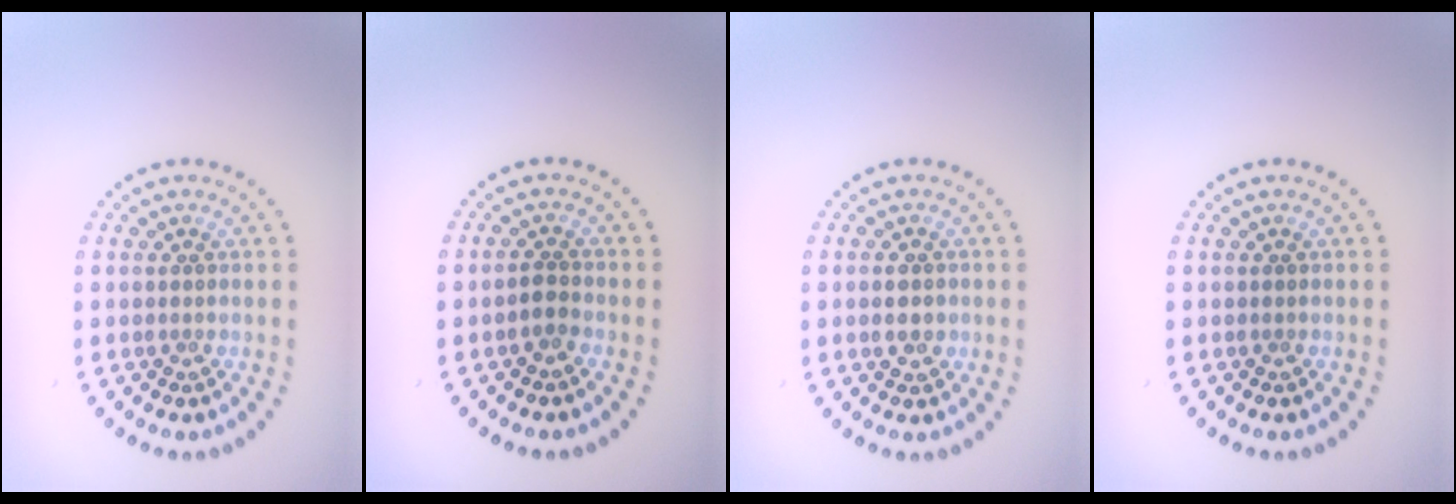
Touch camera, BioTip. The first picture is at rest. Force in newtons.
{"total": 1.3, "press": 1.1, "slide": 0.7}
{"total": 2.2, "press": 2.1, "slide": 0.2}
{"total": 0.0}